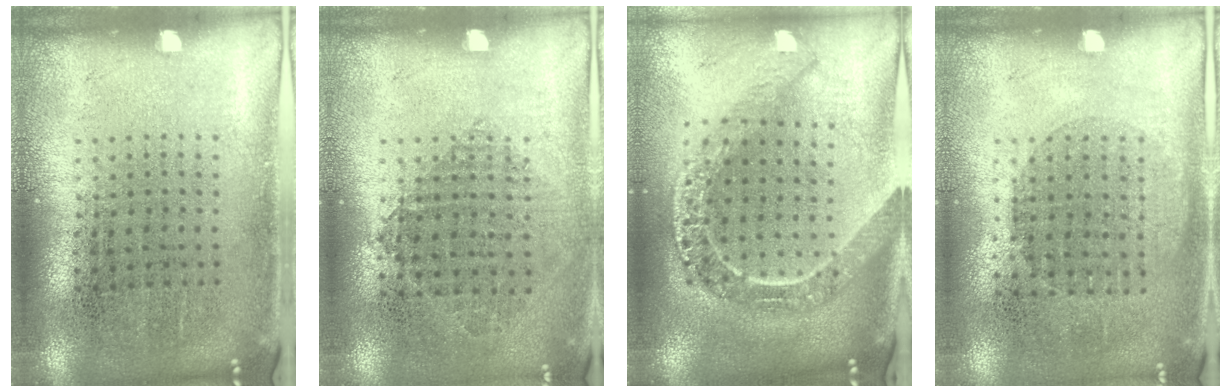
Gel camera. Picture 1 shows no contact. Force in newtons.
{"total": 0.9, "press": 0.9, "slide": 0.3}
{"total": 2.3, "press": 2.0, "slide": 1.2}
{"total": 0.9, "press": 0.8, "slide": 0.4}